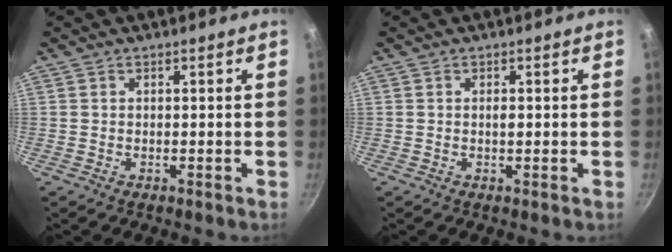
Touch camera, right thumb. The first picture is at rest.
{"total": 0.9, "force": [0.0, 0.3, 0.9], "torque": [-0.015, 0.001, -0.001]}